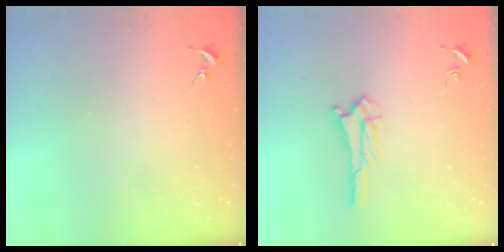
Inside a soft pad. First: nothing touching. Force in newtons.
{"total": 2.3, "press": 2.2, "slide": 0.2}